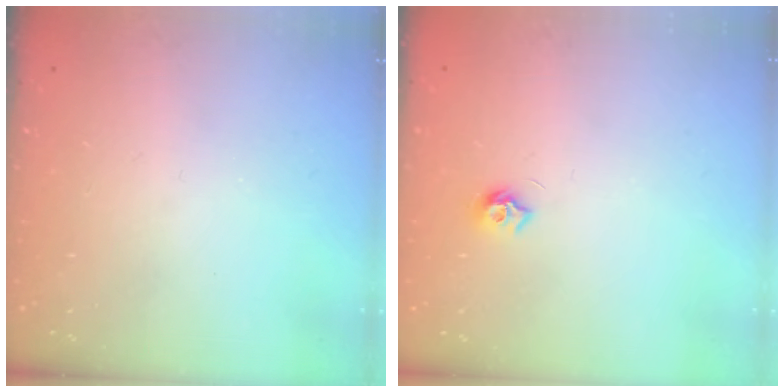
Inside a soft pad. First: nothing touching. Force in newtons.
{"total": 6.0, "press": 6.0, "slide": 0.6}